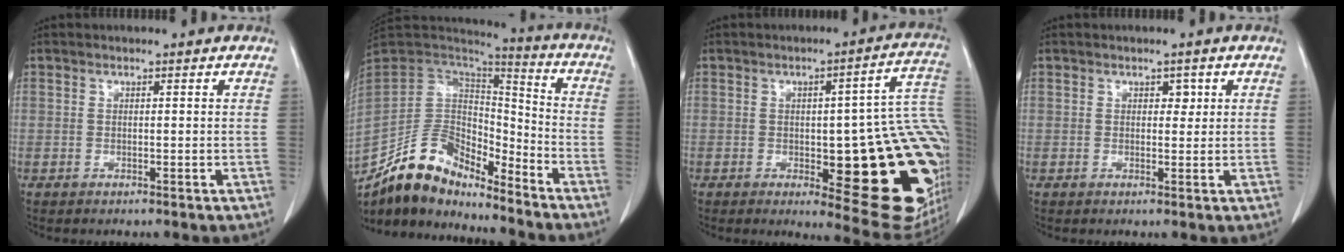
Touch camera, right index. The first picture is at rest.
{"total": 13.9, "force": [-12.2, 5.3, 4.2], "torque": [-0.069, 0.052, -0.227]}
{"total": 24.8, "force": [-3.3, 6.4, 23.7], "torque": [-0.204, 0.017, -0.022]}
{"total": 1.7, "force": [0.7, 1.1, 1.0], "torque": [-0.009, 0.000, 0.009]}